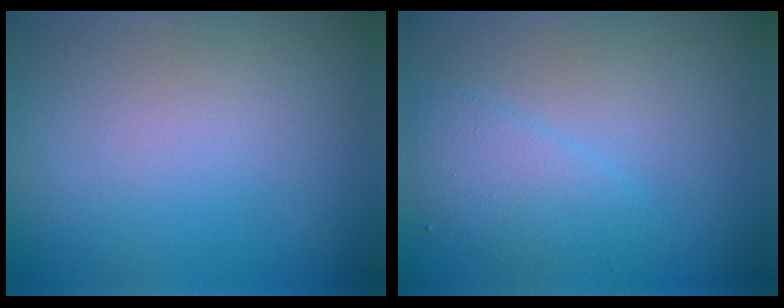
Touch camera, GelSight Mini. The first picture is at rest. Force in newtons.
{"total": 2.5, "press": 2.5, "slide": 0.1}